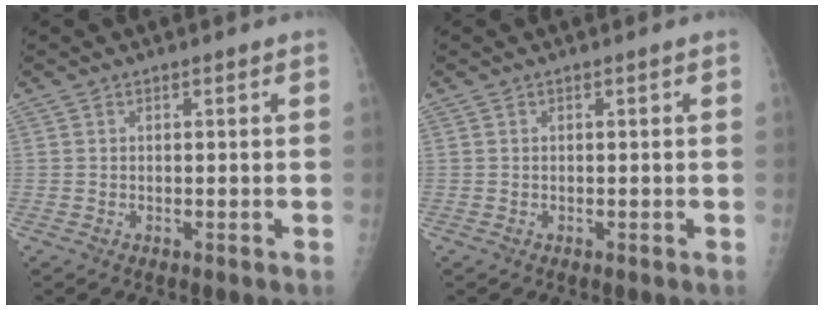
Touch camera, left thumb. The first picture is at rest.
{"total": 0.0}